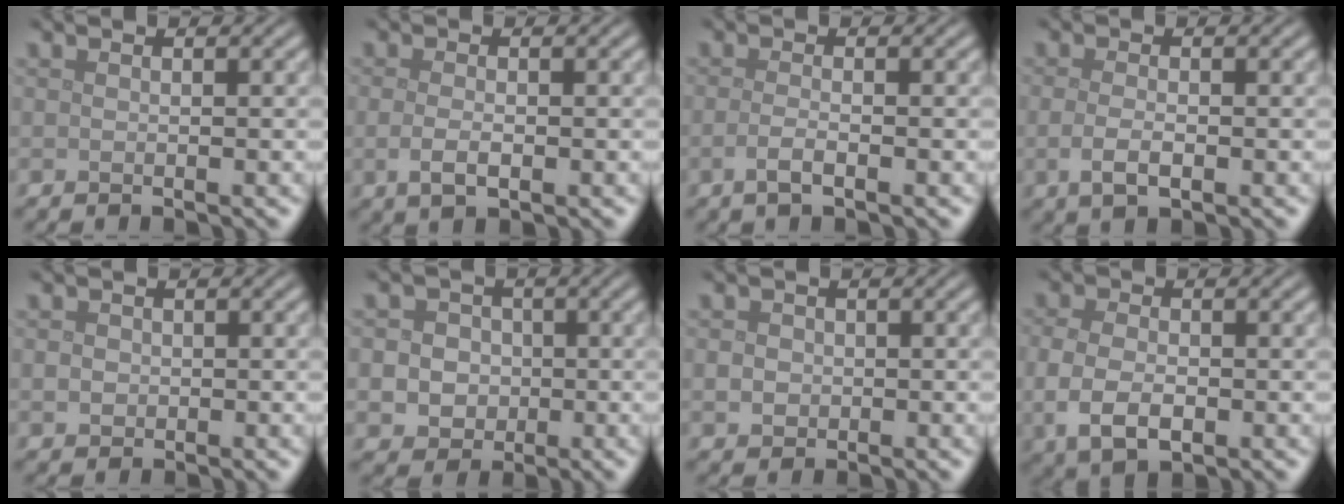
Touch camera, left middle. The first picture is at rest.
{"total": 1.9, "force": [-0.4, 0.9, 1.7], "torque": [-0.039, -0.007, -0.008]}
{"total": 1.8, "force": [-0.7, 0.6, 1.6], "torque": [-0.027, 0.000, -0.018]}
{"total": 2.2, "force": [-0.5, 1.0, 2.0], "torque": [-0.043, -0.006, -0.011]}
{"total": 1.2, "force": [0.0, 1.1, 0.4], "torque": [-0.005, -0.005, -0.002]}
{"total": 5.9, "force": [-0.2, 5.5, 2.2], "torque": [-0.022, 0.027, -0.027]}
{"total": 1.7, "force": [-0.1, 1.6, 0.7], "torque": [-0.009, -0.007, 0.002]}
{"total": 4.3, "force": [-0.9, 2.7, 3.2], "torque": [-0.072, -0.010, -0.017]}